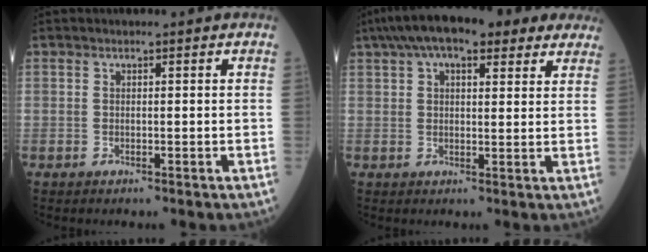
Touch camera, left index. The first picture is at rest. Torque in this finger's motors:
{"motor_torque": [0.77, -1.37, 0.48, 0.18]}